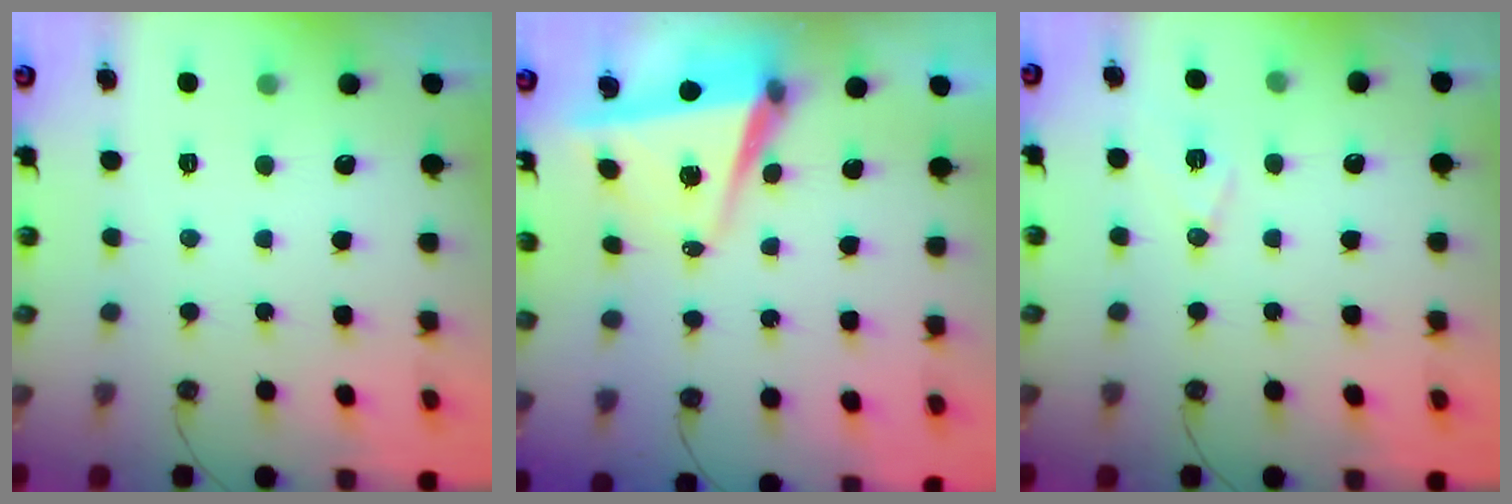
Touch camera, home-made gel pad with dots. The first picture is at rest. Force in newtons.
{"total": 5.9, "press": 4.7, "slide": 3.6}
{"total": 8.5, "press": 7.7, "slide": 3.6}